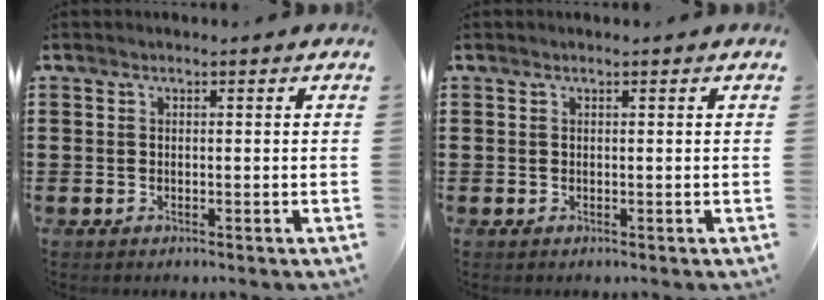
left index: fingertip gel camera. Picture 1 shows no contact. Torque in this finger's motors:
{"motor_torque": [0.31, 0.27, 0.04, 0.01]}